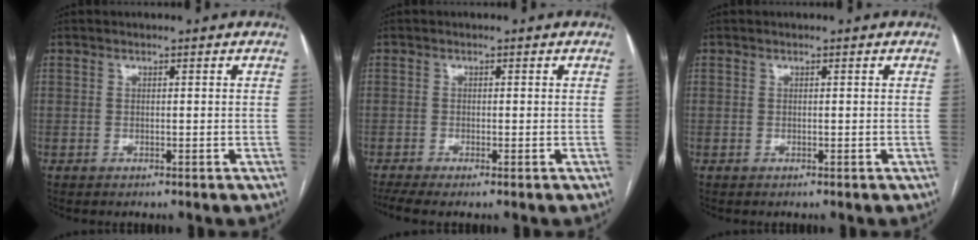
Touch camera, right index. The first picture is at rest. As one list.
[{"total": 3.3, "force": [-2.3, 0.2, 2.4], "torque": [-0.046, -0.007, -0.044]}, {"total": 0.0}]